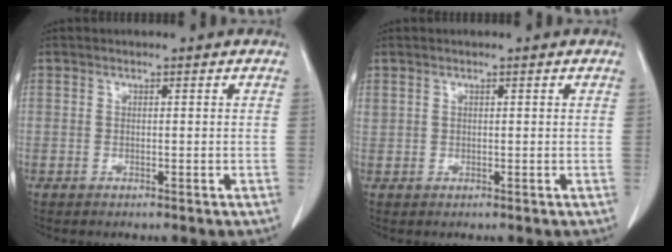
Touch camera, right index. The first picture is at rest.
{"total": 0.8, "force": [0.5, 0.6, 0.1], "torque": [0.002, 0.014, 0.011]}